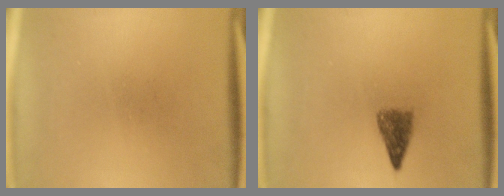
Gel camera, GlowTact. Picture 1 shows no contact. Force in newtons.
{"total": 2.9}